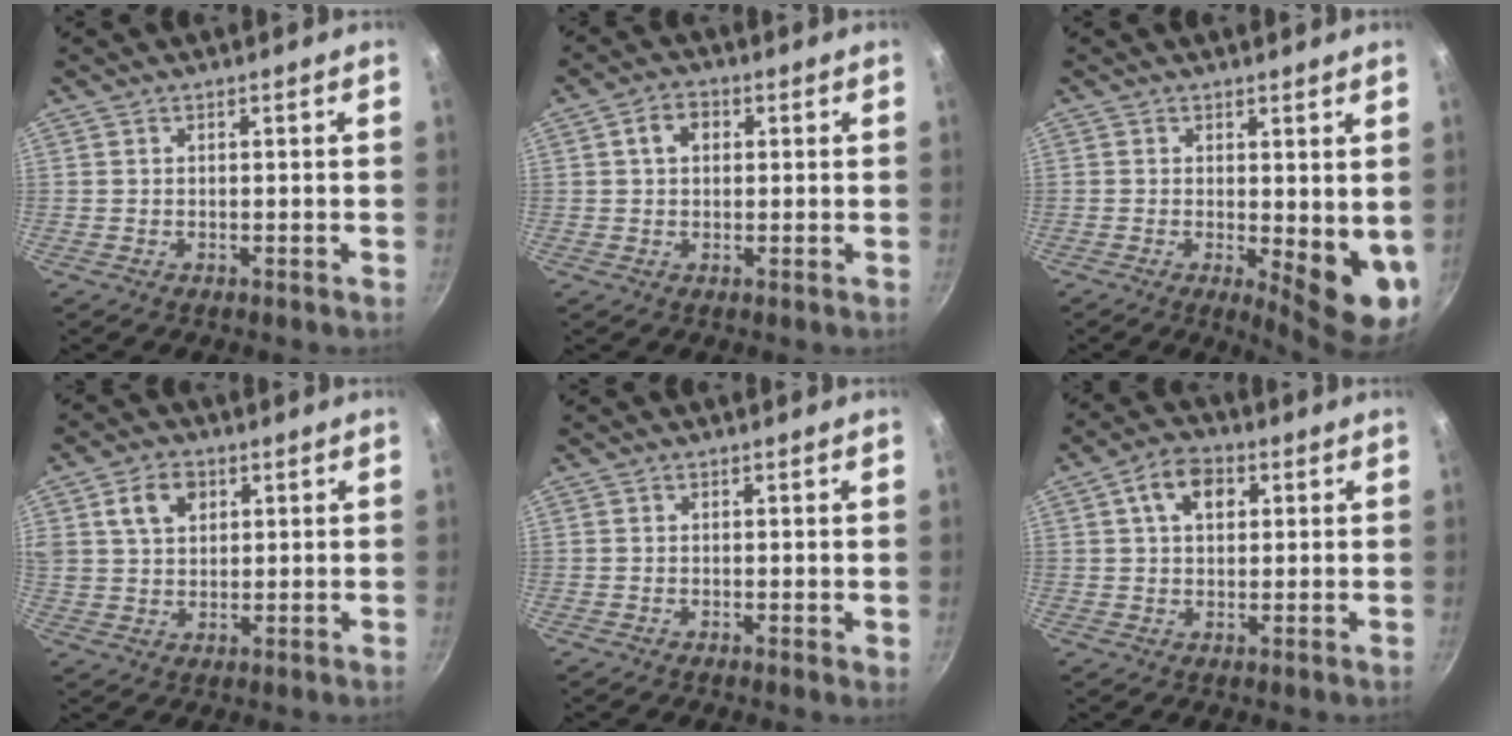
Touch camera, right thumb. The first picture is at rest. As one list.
[{"total": 4.3, "force": [1.0, 3.2, 2.7], "torque": [-0.027, 0.008, 0.011]}, {"total": 8.8, "force": [0.0, 3.4, 8.1], "torque": [-0.088, -0.021, 0.005]}, {"total": 7.4, "force": [2.9, 5.4, 4.2], "torque": [-0.060, 0.001, 0.049]}, {"total": 0.6, "force": [0.1, 0.3, 0.5], "torque": [-0.008, -0.002, -0.001]}, {"total": 7.3, "force": [2.3, 4.9, 4.9], "torque": [-0.061, 0.007, 0.029]}]